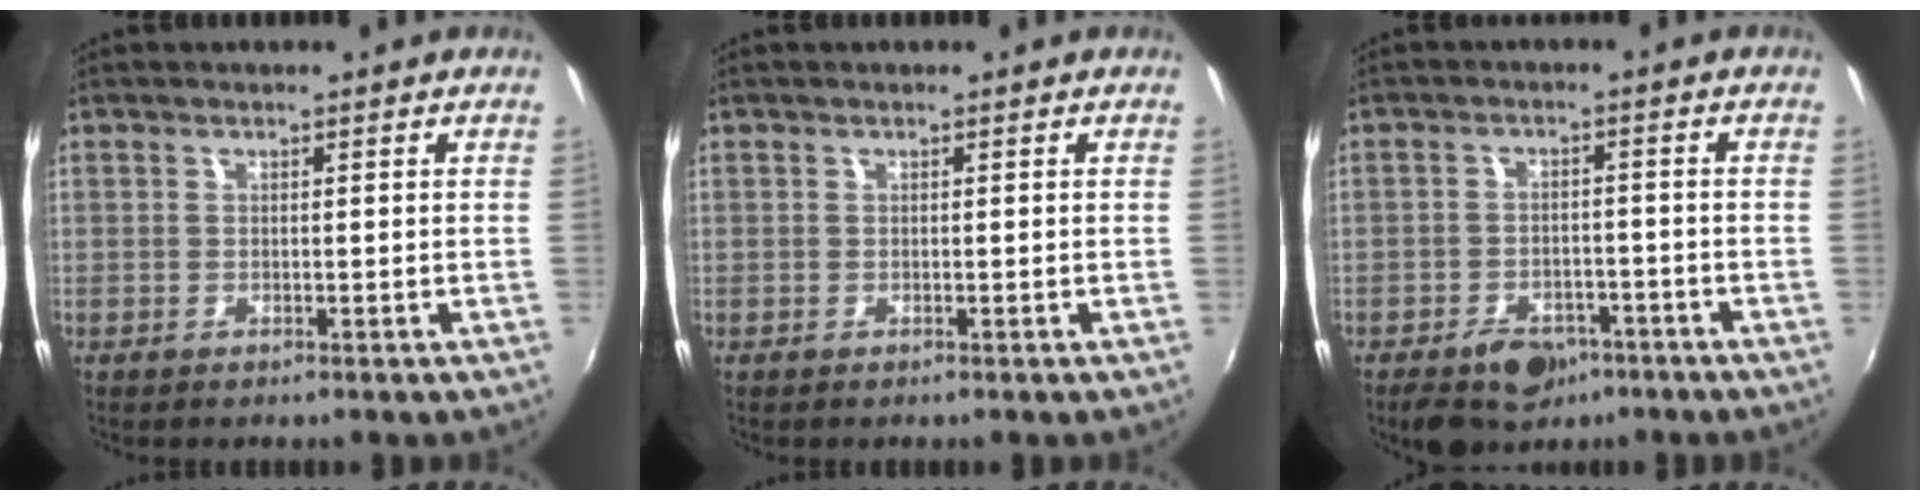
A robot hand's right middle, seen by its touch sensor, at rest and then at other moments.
{"total": 0.0}
{"total": 9.5, "force": [-6.3, 5.6, 4.3], "torque": [-0.098, 0.004, -0.085]}